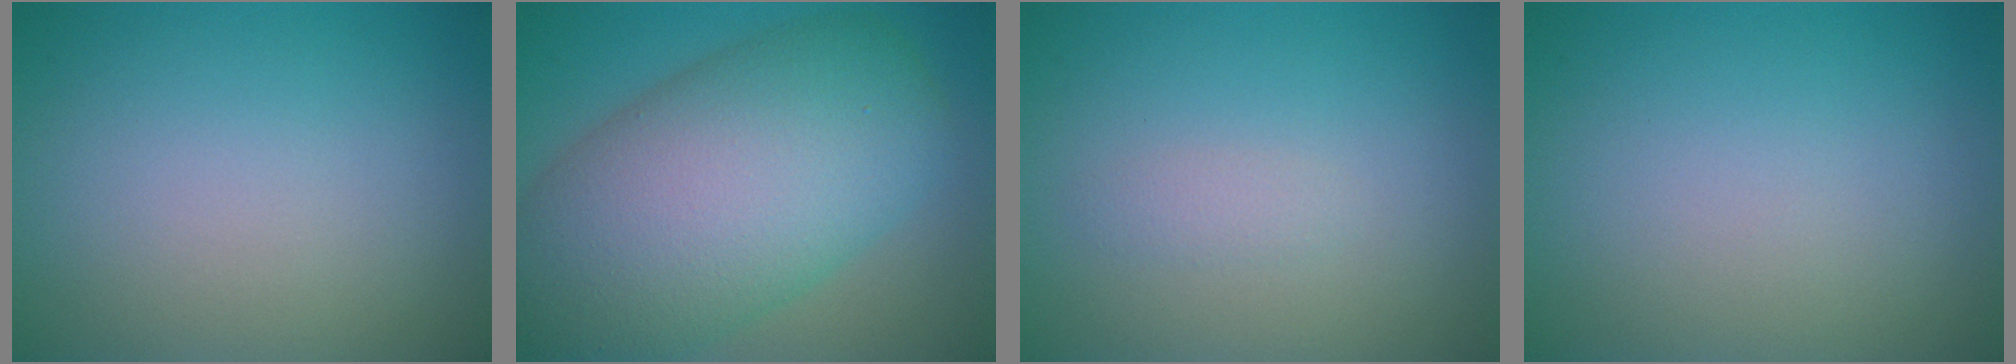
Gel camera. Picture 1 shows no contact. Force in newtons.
{"total": 13.0, "press": 12.9, "slide": 0.5}
{"total": 0.8, "press": 0.8, "slide": 0.0}
{"total": 0.0}